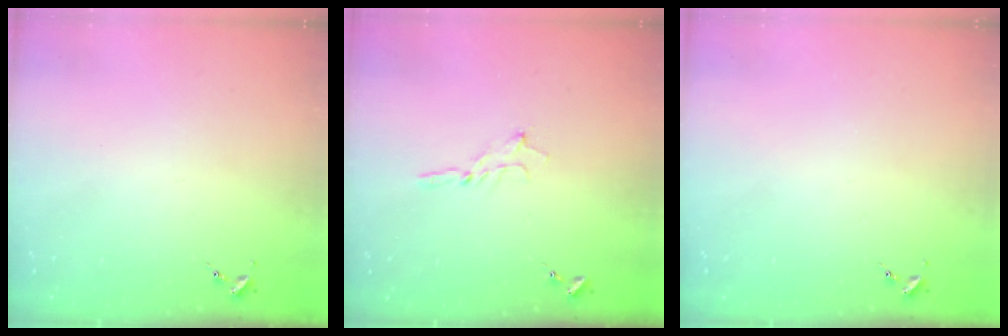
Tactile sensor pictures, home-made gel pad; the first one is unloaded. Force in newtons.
{"total": 3.5, "press": 3.5, "slide": 0.4}
{"total": 0.0}